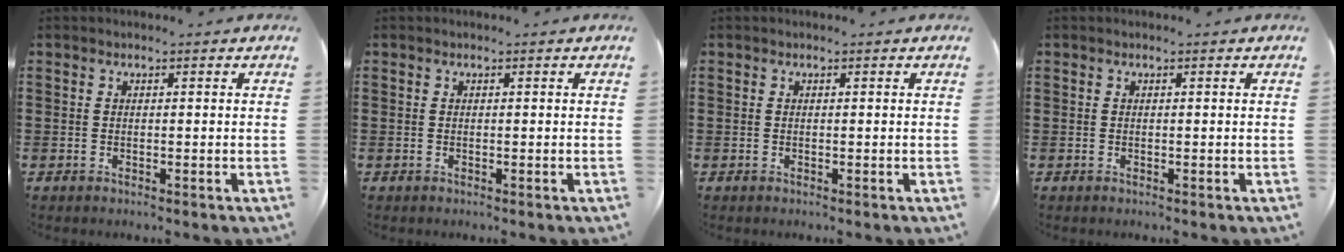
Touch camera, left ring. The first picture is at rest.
{"total": 0.0}
{"total": 0.0}
{"total": 0.0}